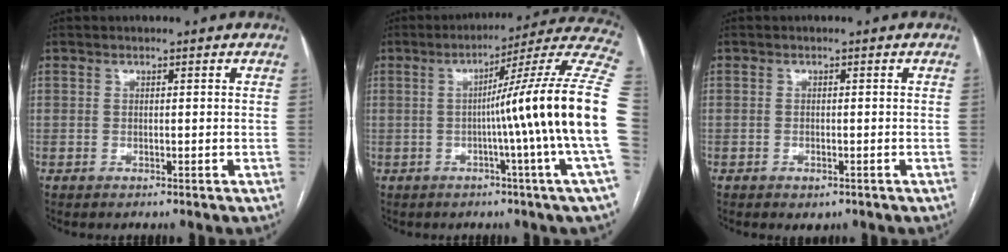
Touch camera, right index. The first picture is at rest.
{"total": 20.5, "force": [-1.7, -3.0, 20.2], "torque": [-0.210, 0.016, -0.045]}
{"total": 1.4, "force": [-0.7, 0.9, 0.8], "torque": [-0.006, 0.001, -0.003]}